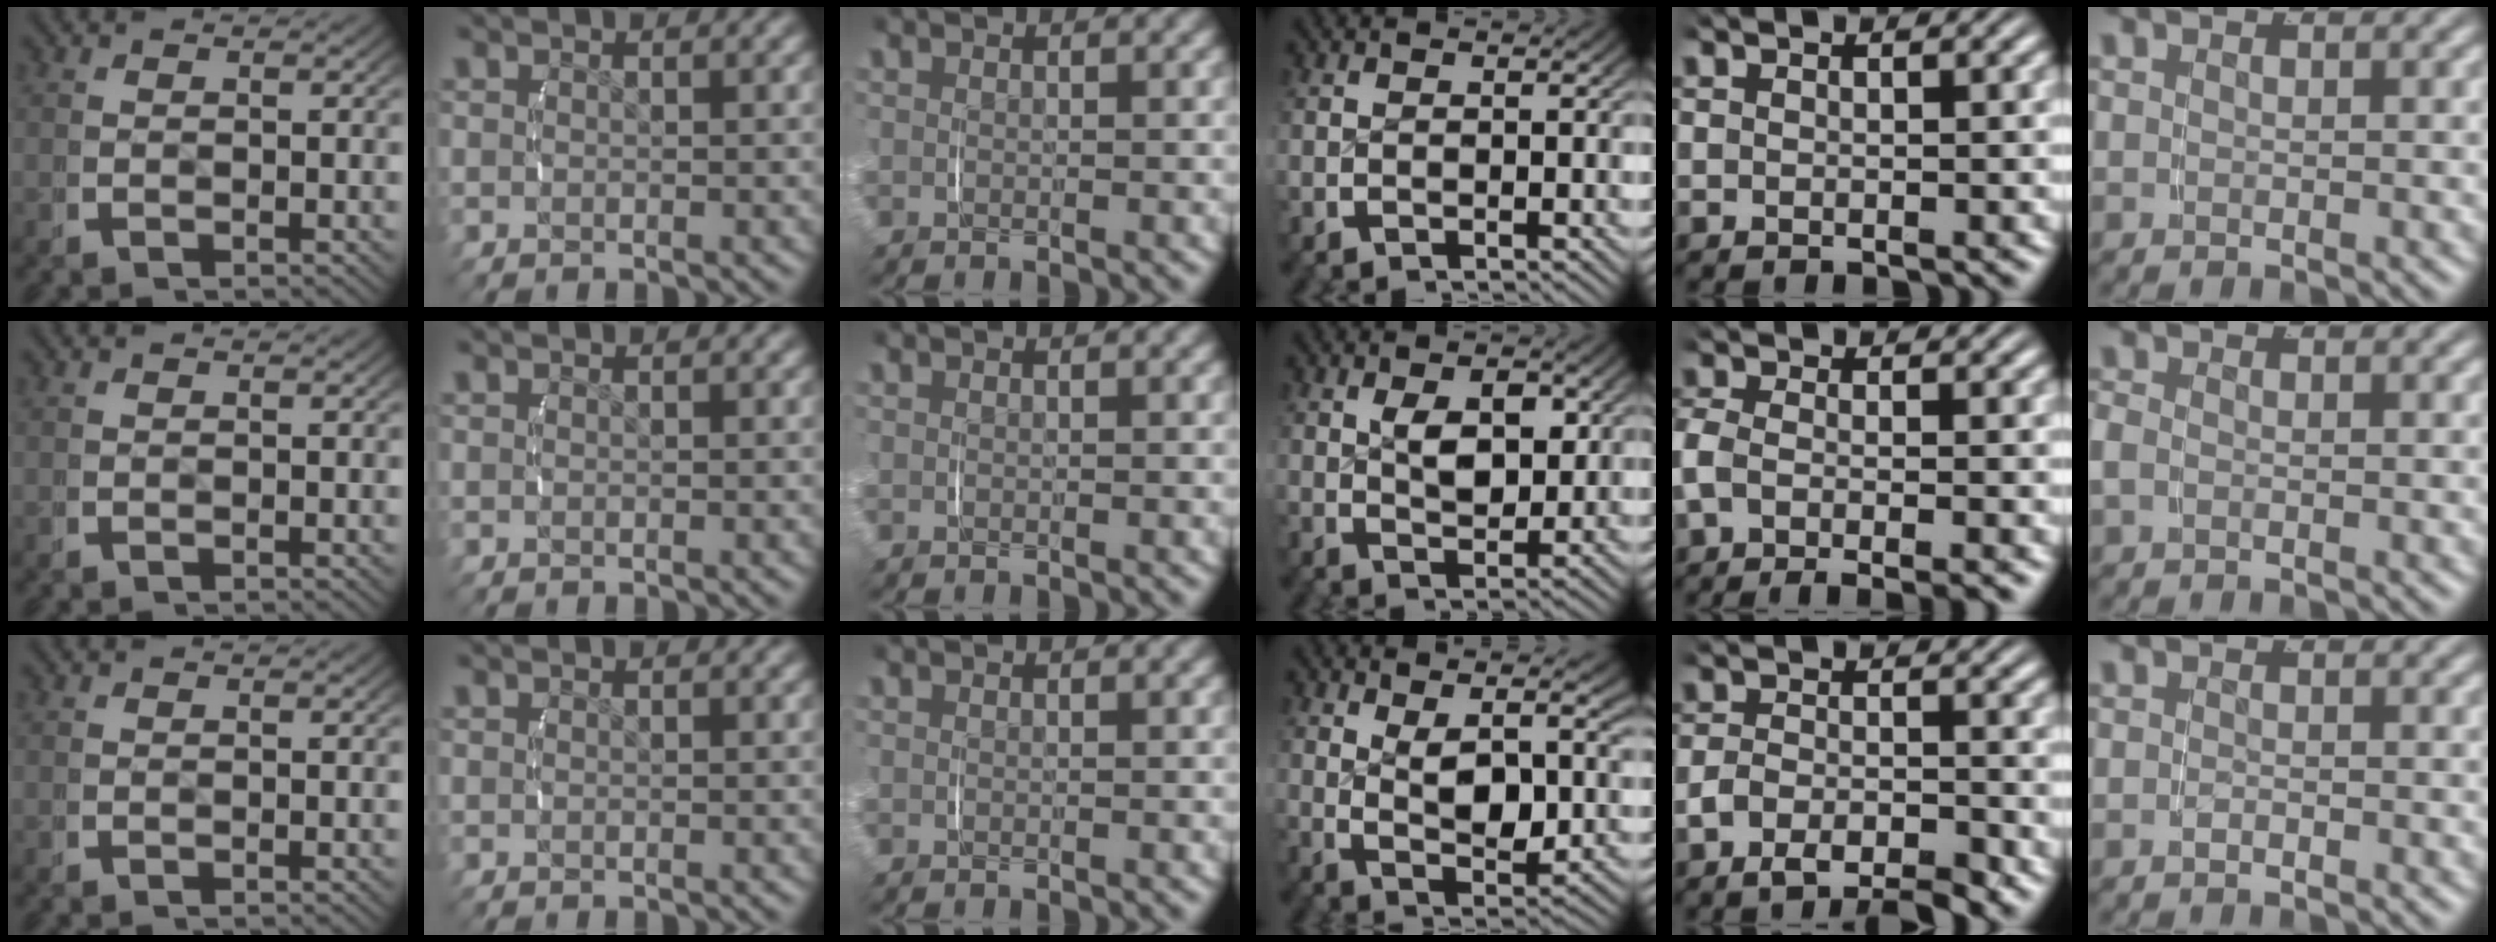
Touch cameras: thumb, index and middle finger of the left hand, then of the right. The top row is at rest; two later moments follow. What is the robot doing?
{"motion": "lift_and_place", "object": "ethernet cable"}